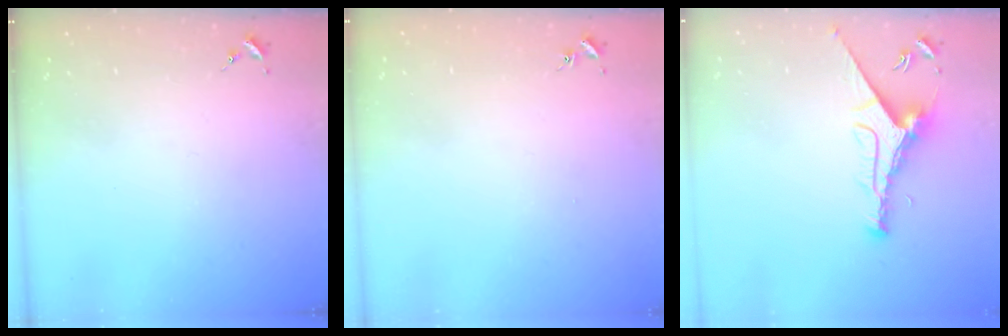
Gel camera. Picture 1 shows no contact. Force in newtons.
{"total": 0.6, "press": 0.6, "slide": 0.1}
{"total": 10.6, "press": 10.5, "slide": 1.1}